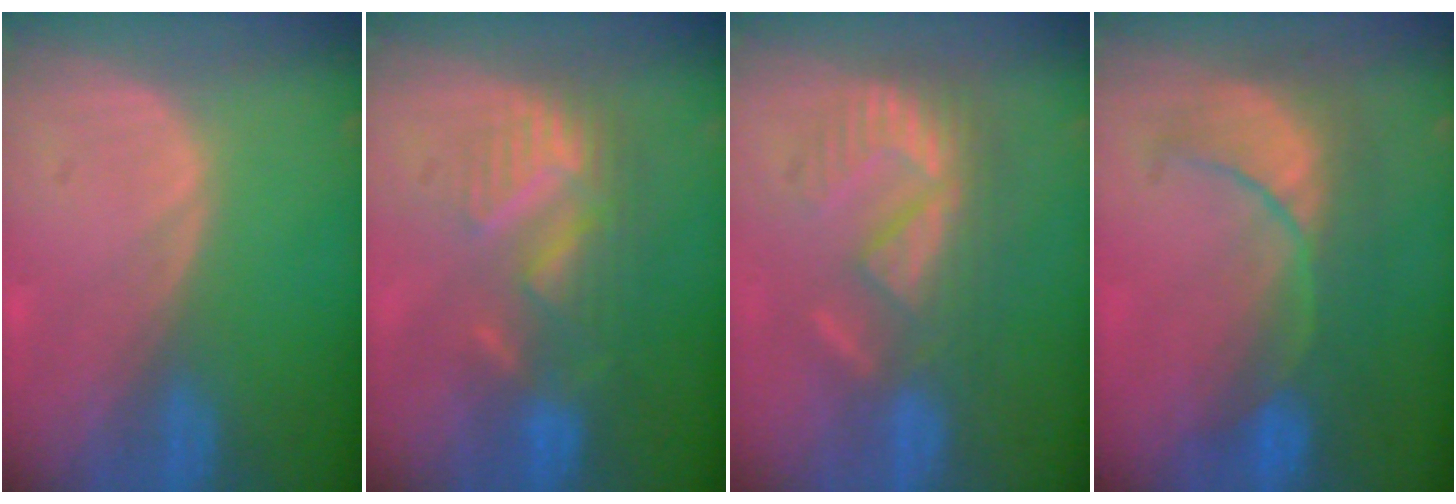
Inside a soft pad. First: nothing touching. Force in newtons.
{"total": 8.8, "press": 7.8, "slide": 4.1}
{"total": 9.5, "press": 8.1, "slide": 5.0}
{"total": 8.4, "press": 8.3, "slide": 1.3}